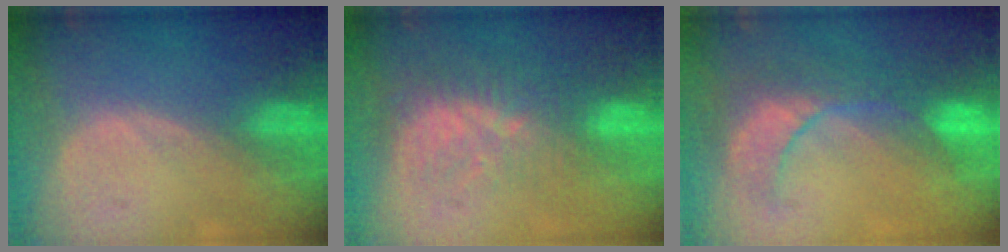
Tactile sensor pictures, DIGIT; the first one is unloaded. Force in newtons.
{"total": 9.0, "press": 7.6, "slide": 4.9}
{"total": 8.0, "press": 7.9, "slide": 1.3}